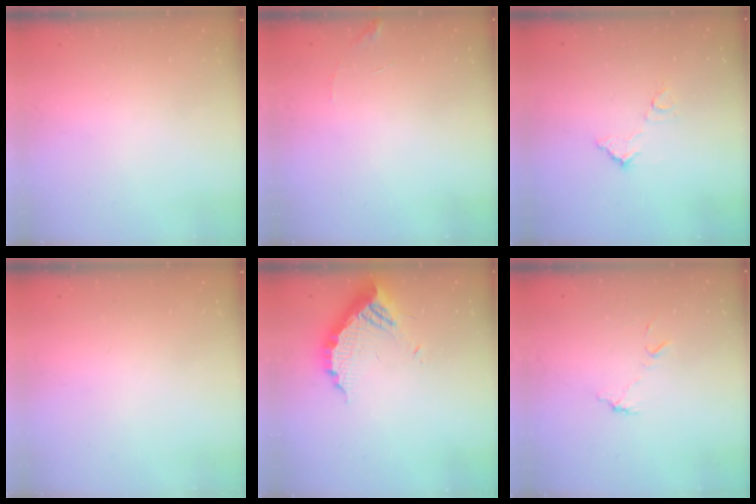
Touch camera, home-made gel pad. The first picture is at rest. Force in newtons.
{"total": 5.7, "press": 5.7, "slide": 0.3}
{"total": 7.0, "press": 7.0, "slide": 0.3}
{"total": 0.0}
{"total": 11.8, "press": 11.7, "slide": 1.0}
{"total": 5.9, "press": 5.9, "slide": 0.4}